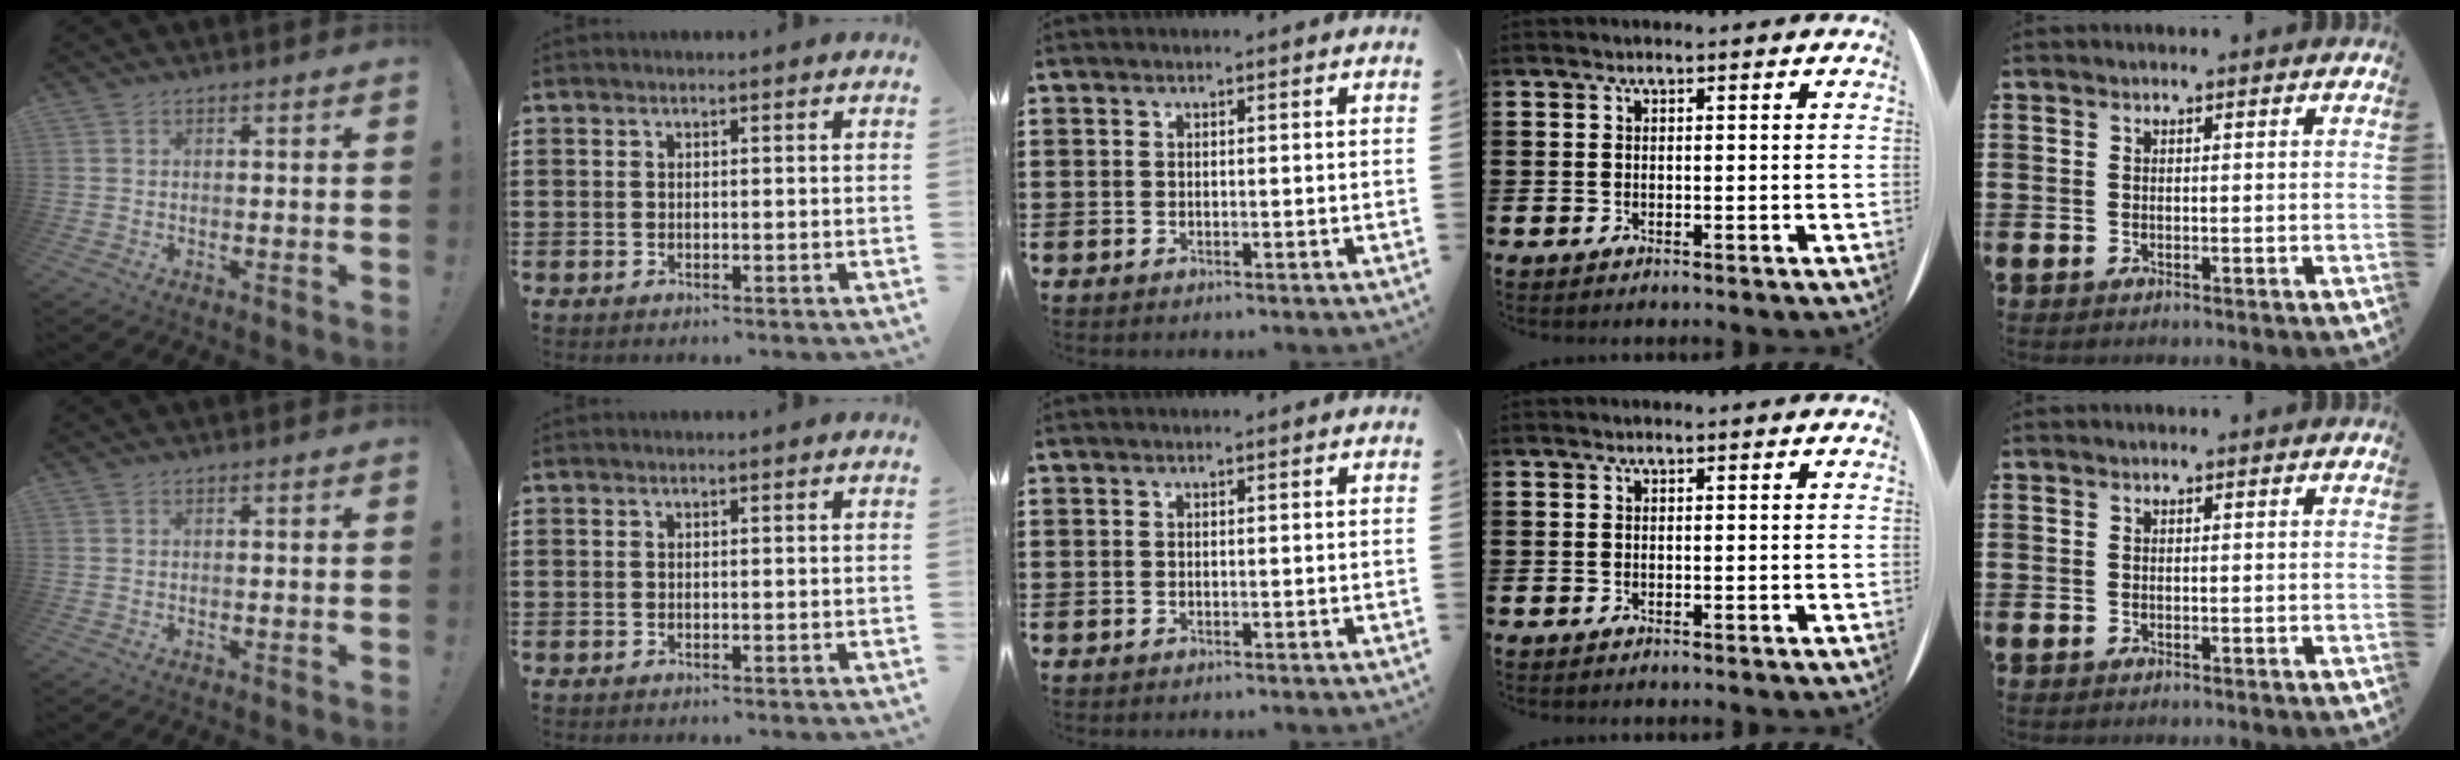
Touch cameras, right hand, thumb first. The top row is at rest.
{}